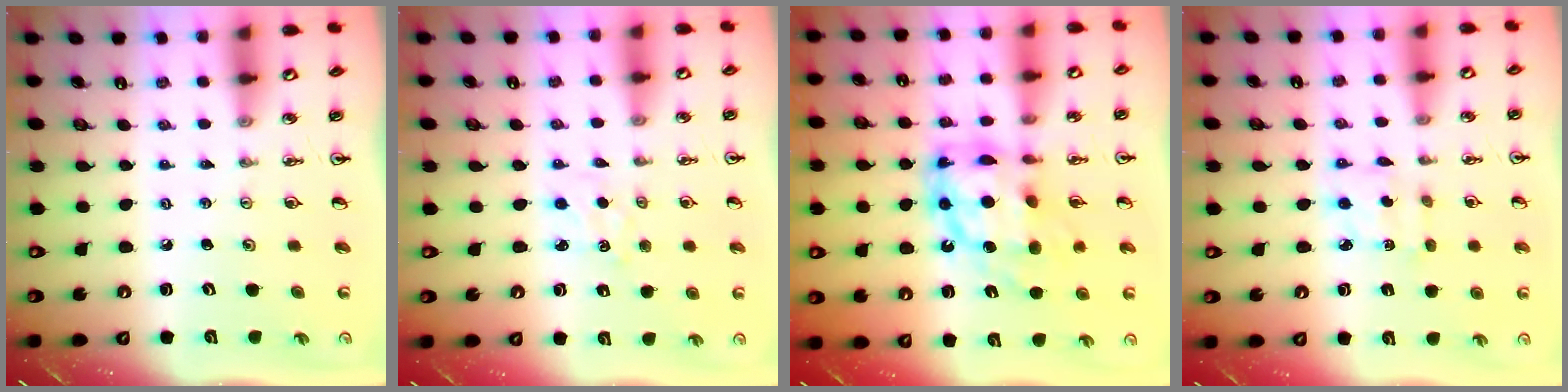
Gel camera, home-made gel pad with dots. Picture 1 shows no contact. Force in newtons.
{"total": 2.5, "press": 2.5, "slide": 0.4}
{"total": 14.5, "press": 14.5, "slide": 1.3}
{"total": 2.5, "press": 2.5, "slide": 0.1}